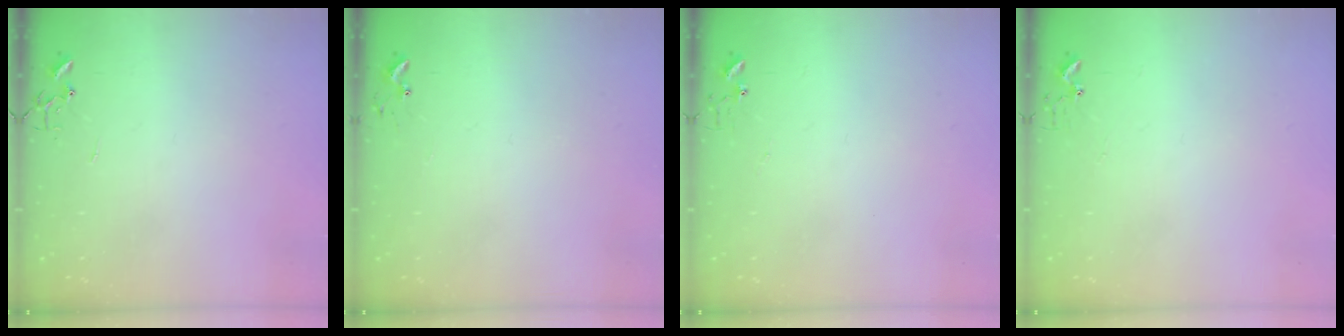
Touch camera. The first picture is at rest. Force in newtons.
{"total": 5.5, "press": 5.4, "slide": 0.4}
{"total": 3.4, "press": 3.4, "slide": 0.3}
{"total": 2.7, "press": 2.7, "slide": 0.2}